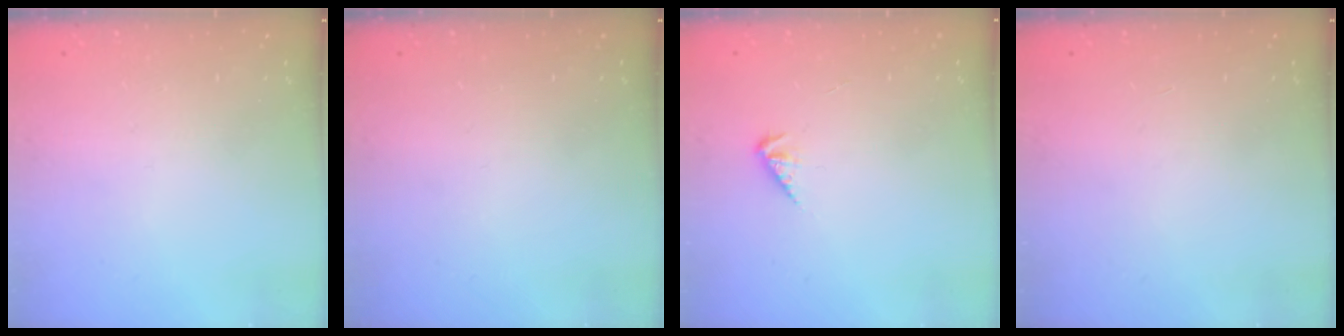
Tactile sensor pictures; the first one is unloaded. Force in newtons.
{"total": 0.0}
{"total": 2.3, "press": 2.3, "slide": 0.2}
{"total": 0.0}